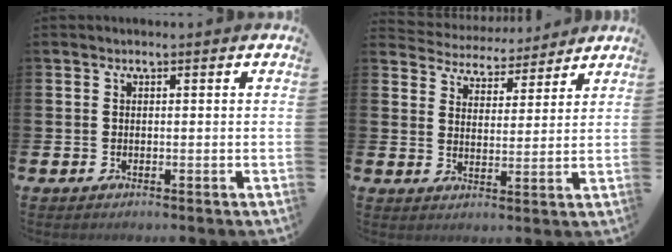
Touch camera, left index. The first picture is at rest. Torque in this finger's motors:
{"motor_torque": [1.00, -1.14, 0.12, -0.02]}